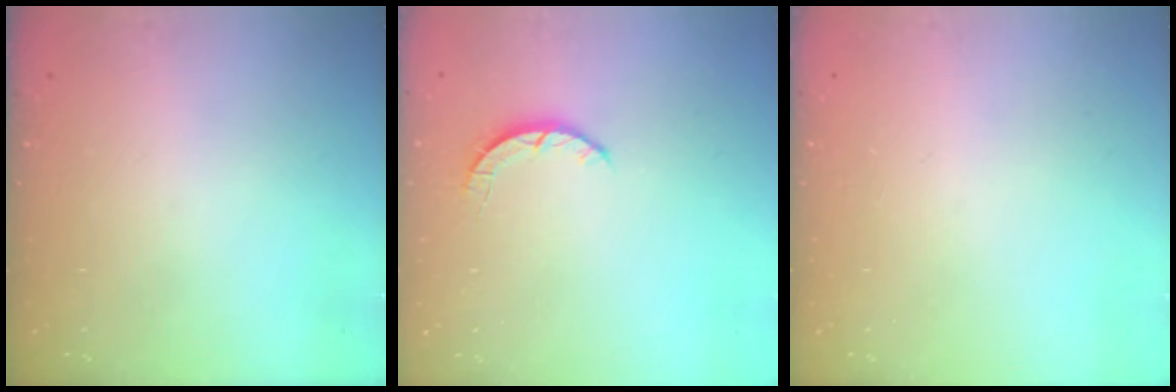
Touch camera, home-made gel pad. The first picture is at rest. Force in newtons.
{"total": 2.5, "press": 2.4, "slide": 0.4}
{"total": 0.0}